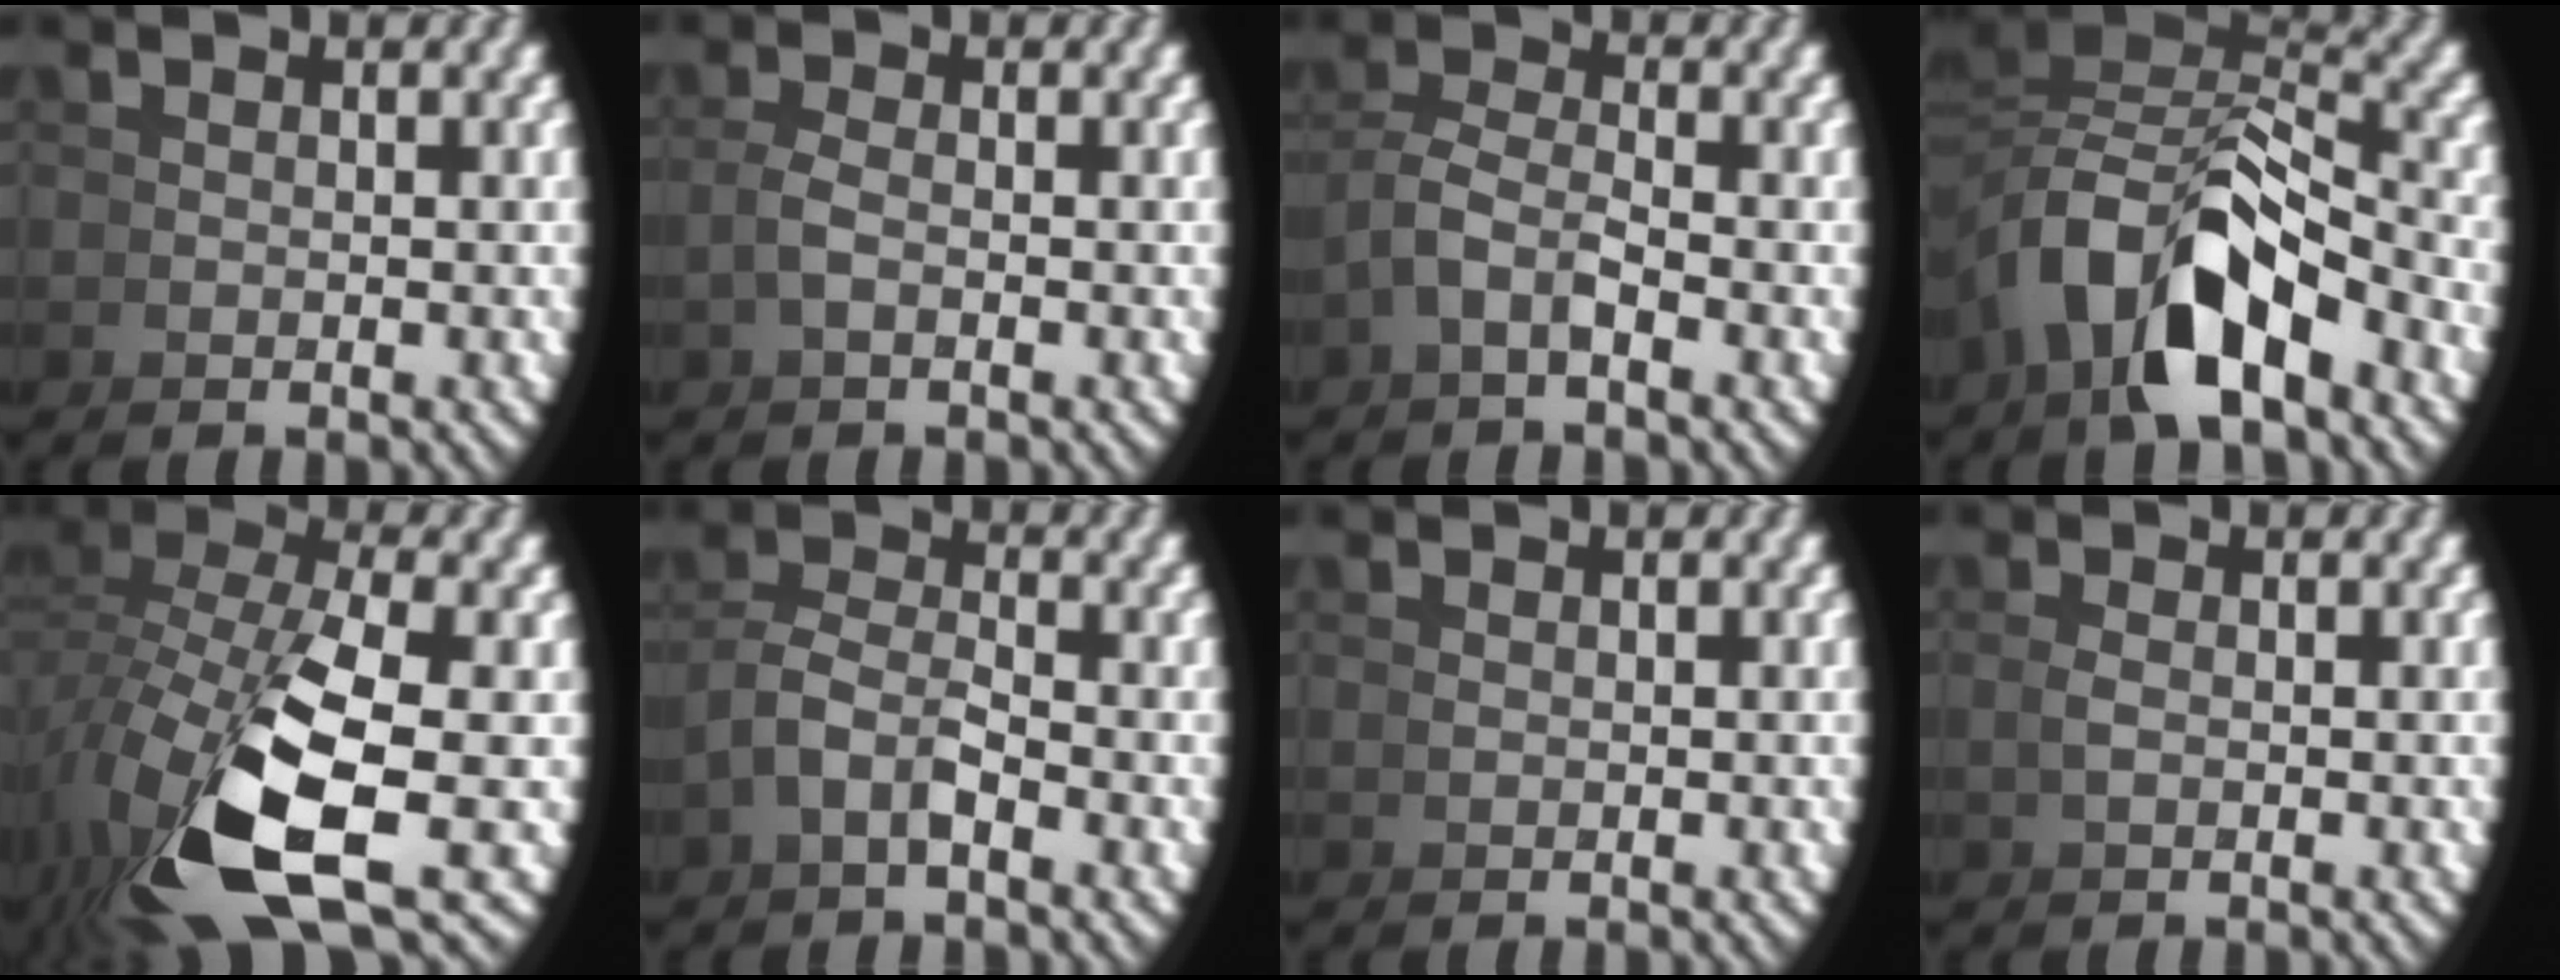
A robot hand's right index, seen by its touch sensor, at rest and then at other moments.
{"total": 1.1, "force": [0.1, -0.7, 0.9], "torque": [-0.019, -0.003, 0.006]}
{"total": 2.7, "force": [-0.6, 1.7, 2.0], "torque": [-0.045, -0.008, -0.013]}
{"total": 8.7, "force": [-0.4, 5.5, 6.7], "torque": [-0.132, -0.017, 0.003]}
{"total": 9.3, "force": [-1.7, 4.4, 8.0], "torque": [-0.178, -0.037, 0.000]}
{"total": 3.1, "force": [-0.8, 2.2, 2.1], "torque": [-0.048, -0.010, -0.016]}
{"total": 0.7, "force": [0.4, -0.6, -0.2], "torque": [0.001, -0.003, 0.011]}
{"total": 1.2, "force": [0.3, -1.2, 0.0], "torque": [-0.003, -0.001, 0.011]}